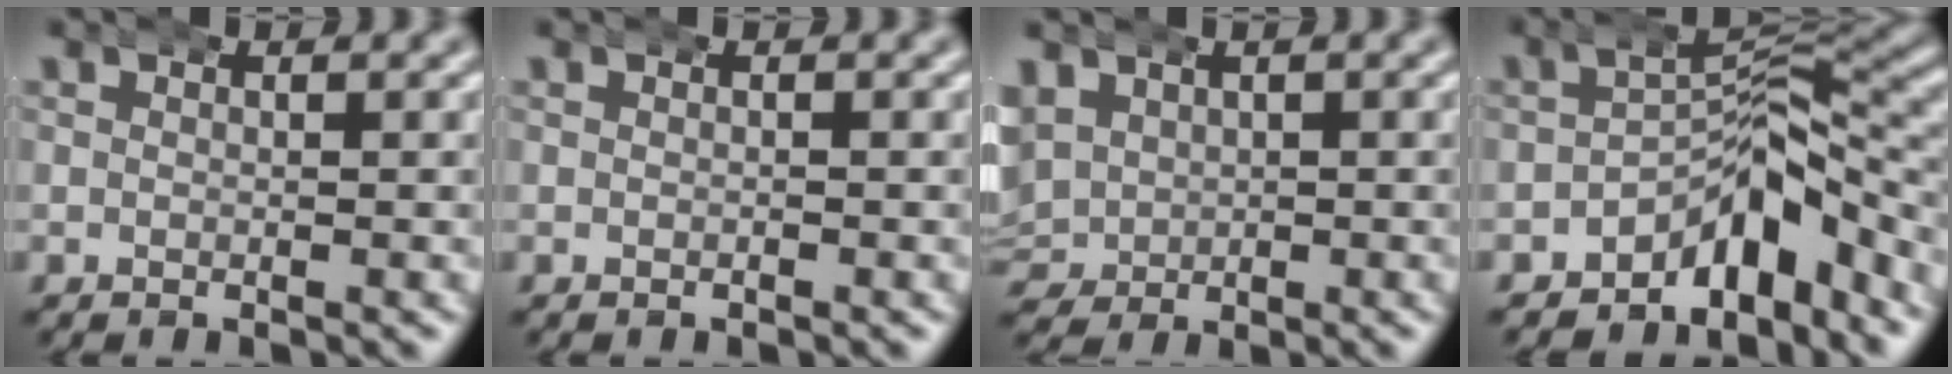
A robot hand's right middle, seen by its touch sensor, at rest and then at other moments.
{"total": 0.0}
{"total": 4.9, "force": [0.4, 4.5, 2.0], "torque": [-0.083, -0.027, 0.025]}
{"total": 6.1, "force": [-4.0, 2.2, 4.0], "torque": [-0.046, 0.012, -0.067]}